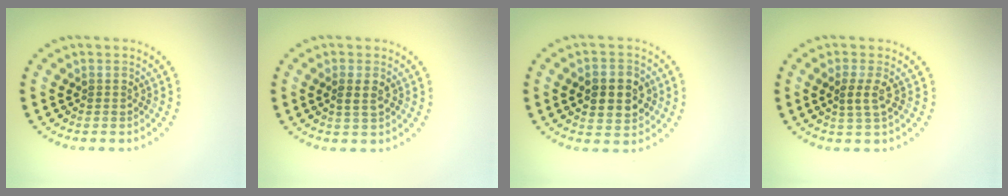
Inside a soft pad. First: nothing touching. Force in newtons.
{"total": 1.3, "press": 1.3, "slide": 0.3}
{"total": 5.2, "press": 5.1, "slide": 0.3}
{"total": 1.7, "press": 1.5, "slide": 0.8}